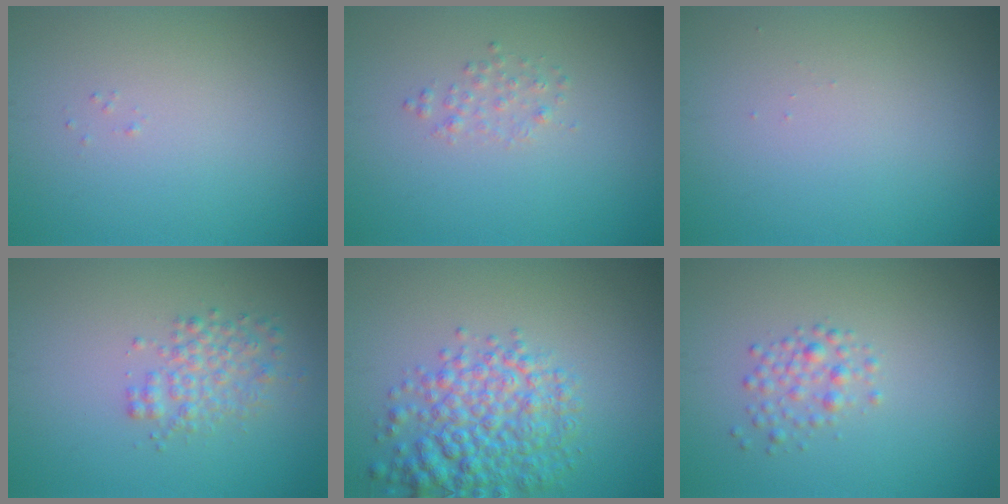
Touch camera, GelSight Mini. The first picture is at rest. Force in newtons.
{"total": 1.0, "press": 1.0, "slide": 0.1}
{"total": 0.0}
{"total": 2.6, "press": 2.6, "slide": 0.1}
{"total": 5.8, "press": 5.8, "slide": 0.3}
{"total": 1.8, "press": 1.8, "slide": 0.0}